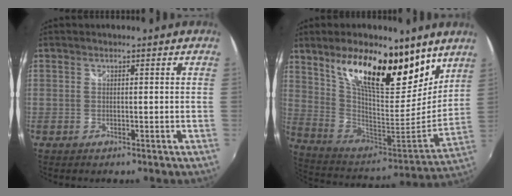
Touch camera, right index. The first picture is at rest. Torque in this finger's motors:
{"motor_torque": [1.13, 1.01, 1.05, 0.21]}